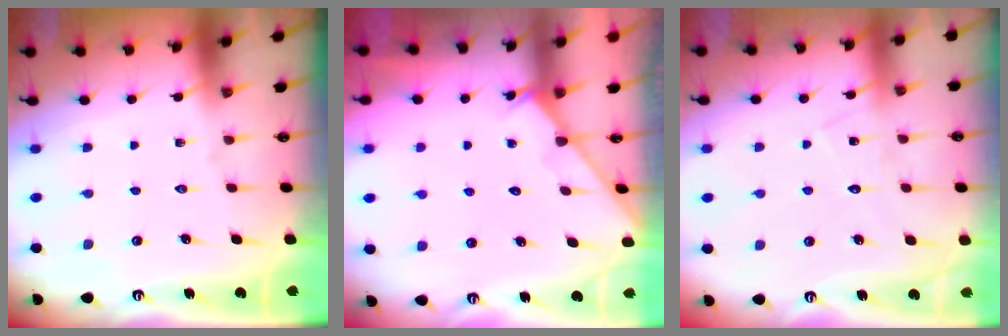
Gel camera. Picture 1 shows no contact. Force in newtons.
{"total": 2.8, "press": 2.8, "slide": 0.2}
{"total": 6.8, "press": 6.8, "slide": 0.4}